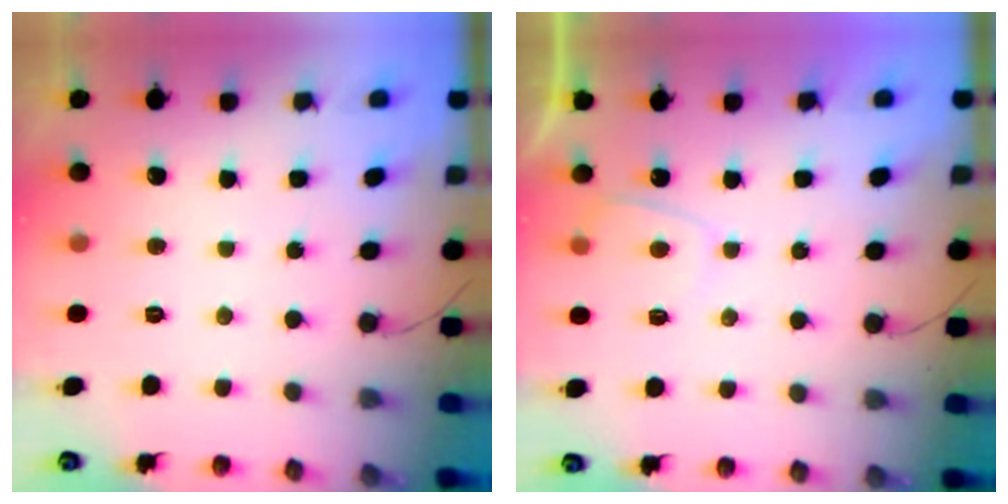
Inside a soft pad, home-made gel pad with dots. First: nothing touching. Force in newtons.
{"total": 2.0, "press": 2.0, "slide": 0.6}